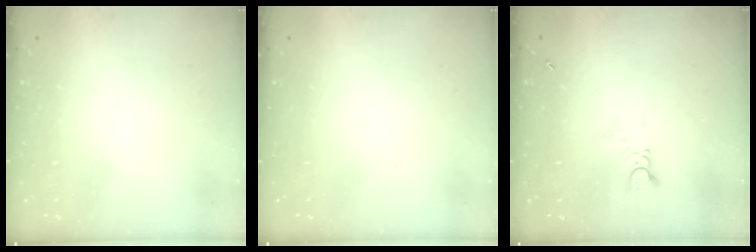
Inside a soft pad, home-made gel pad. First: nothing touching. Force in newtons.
{"total": 0.0}
{"total": 2.1, "press": 2.0, "slide": 0.3}